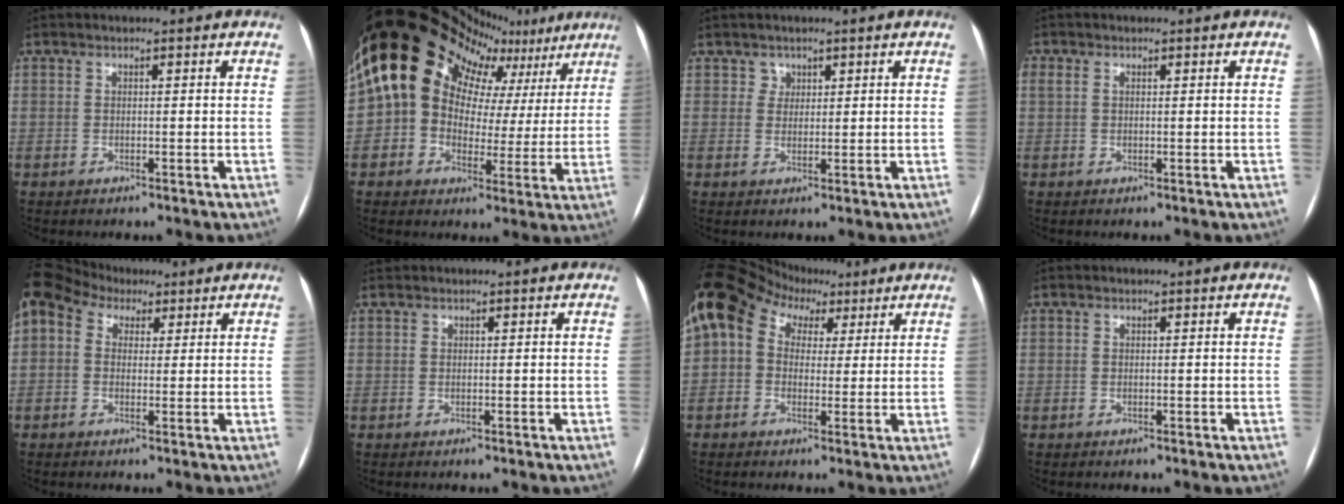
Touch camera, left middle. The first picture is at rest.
{"total": 20.2, "force": [11.5, 13.0, 10.4], "torque": [-0.184, 0.087, 0.156]}
{"total": 1.7, "force": [1.0, 1.3, -0.1], "torque": [0.010, 0.002, 0.009]}
{"total": 1.6, "force": [-1.6, 0.0, -0.1], "torque": [-0.022, 0.022, -0.006]}
{"total": 8.6, "force": [4.1, 6.9, 3.1], "torque": [-0.097, 0.067, 0.093]}
{"total": 0.0}
{"total": 11.8, "force": [3.5, 9.5, 6.2], "torque": [-0.137, 0.078, 0.069]}
{"total": 2.6, "force": [-2.2, -0.8, -1.2], "torque": [0.015, 0.002, -0.026]}